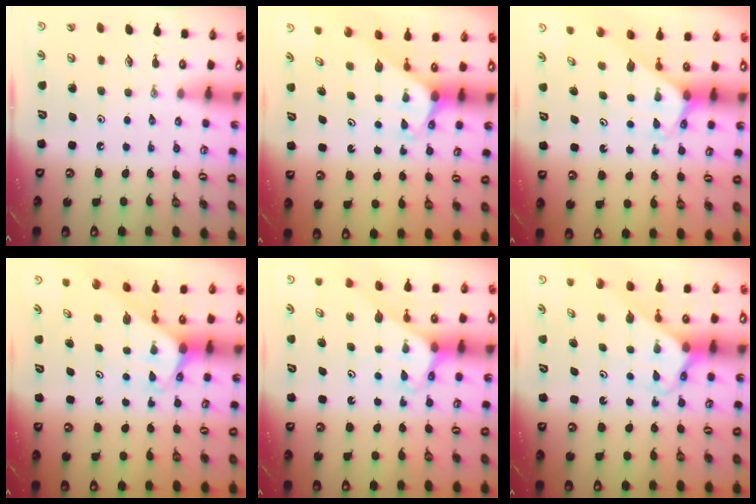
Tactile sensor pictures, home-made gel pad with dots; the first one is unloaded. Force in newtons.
{"total": 2.1, "press": 2.1, "slide": 0.1}
{"total": 2.4, "press": 2.4, "slide": 0.2}
{"total": 2.0, "press": 2.0, "slide": 0.1}
{"total": 3.1, "press": 3.1, "slide": 0.2}
{"total": 2.5, "press": 2.5, "slide": 0.2}